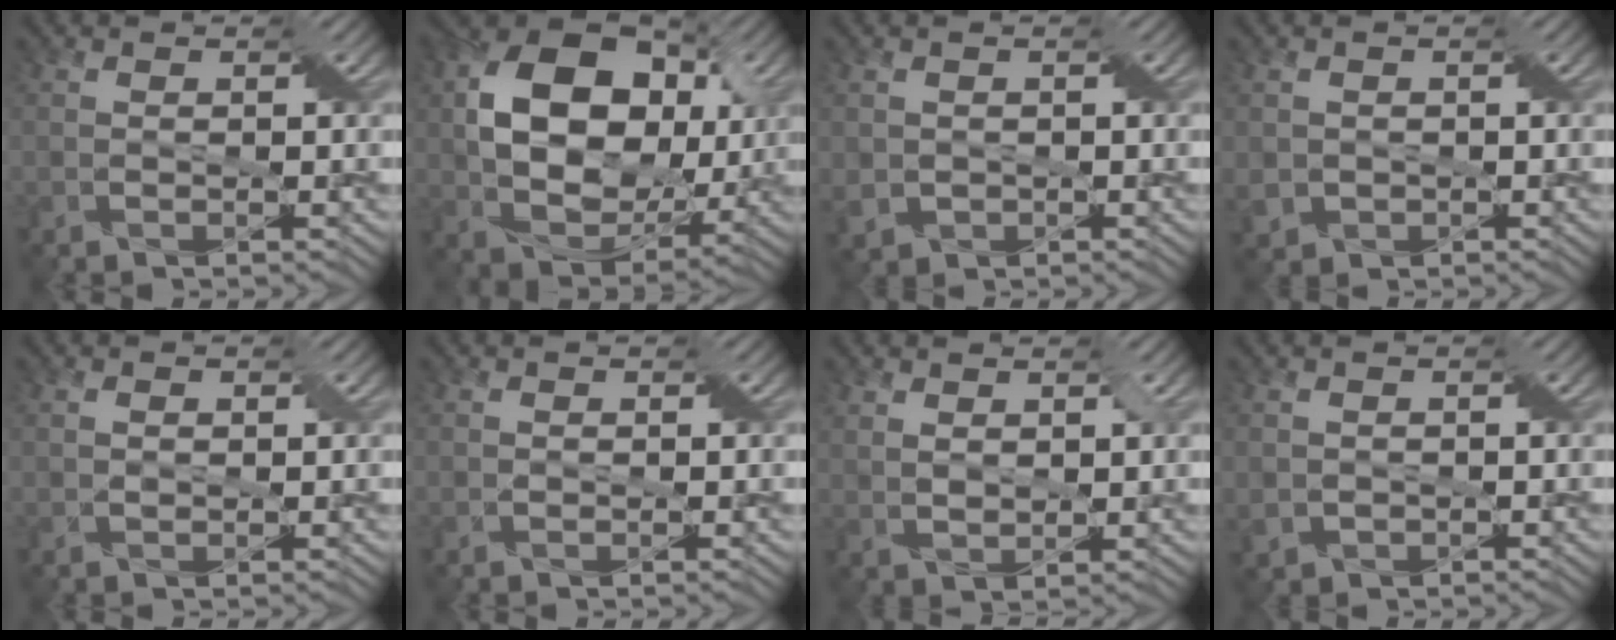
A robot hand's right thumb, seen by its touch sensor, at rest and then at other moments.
{"total": 14.2, "force": [2.8, 10.0, 9.7], "torque": [-0.191, 0.001, 0.054]}
{"total": 2.4, "force": [-0.2, 2.3, 0.6], "torque": [-0.032, -0.013, -0.004]}
{"total": 2.4, "force": [-0.4, 2.3, 0.6], "torque": [-0.029, -0.012, -0.006]}
{"total": 1.2, "force": [0.5, 0.7, 0.8], "torque": [-0.013, 0.001, 0.012]}
{"total": 0.0}
{"total": 2.7, "force": [1.6, 1.2, 1.8], "torque": [-0.049, 0.000, 0.035]}
{"total": 1.7, "force": [-0.2, 1.6, 0.3], "torque": [-0.021, -0.009, -0.002]}